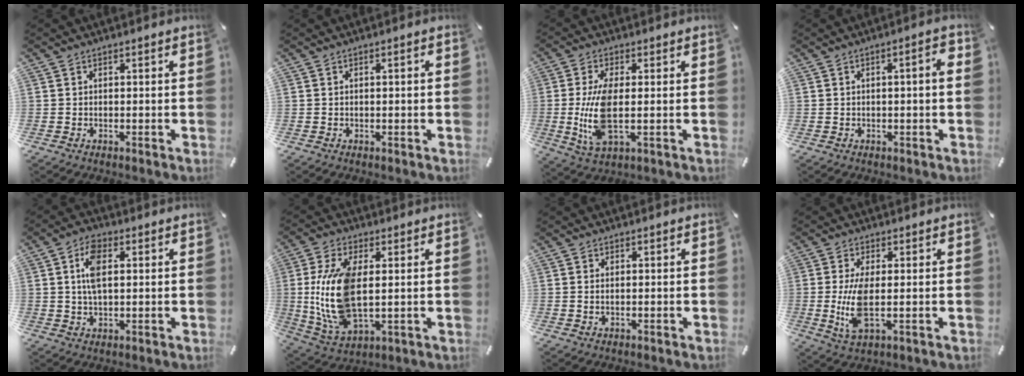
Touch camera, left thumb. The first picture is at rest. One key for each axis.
{"total": 1.1, "fx": -0.1, "fy": 0.1, "fz": 1.1, "tx": -0.018, "ty": -0.002, "tz": -0.001}
{"total": 11.2, "fx": -0.2, "fy": 4.0, "fz": 10.4, "tx": -0.232, "ty": -0.025, "tz": -0.004}
{"total": 3.8, "fx": 0.2, "fy": 0.6, "fz": 3.8, "tx": -0.059, "ty": 0.002, "tz": 0.000}
{"total": 7.1, "fx": 1.7, "fy": 3.7, "fz": 5.7, "tx": -0.128, "ty": 0.004, "tz": 0.025}
{"total": 15.1, "fx": 1.7, "fy": 7.5, "fz": 13.0, "tx": -0.297, "ty": -0.018, "tz": 0.030}
{"total": 1.0, "fx": 0.1, "fy": 0.3, "fz": 1.0, "tx": -0.020, "ty": -0.001, "tz": 0.001}
{"total": 9.1, "fx": -0.1, "fy": 3.1, "fz": 8.6, "tx": -0.197, "ty": -0.025, "tz": -0.003}